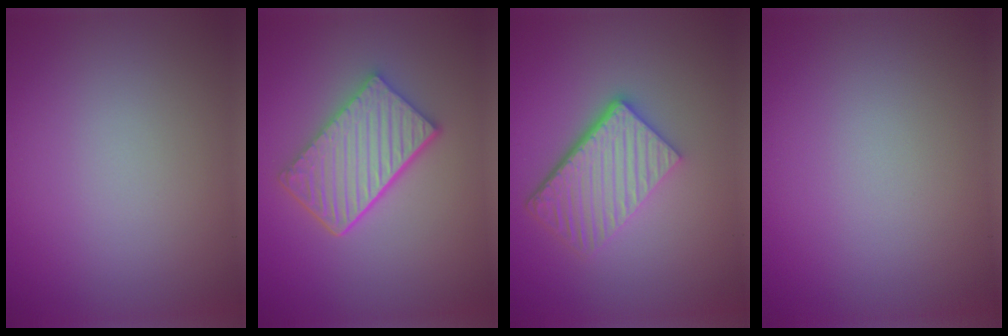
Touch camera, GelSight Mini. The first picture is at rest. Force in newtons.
{"total": 5.5, "press": 4.2, "slide": 3.6}
{"total": 5.6, "press": 3.8, "slide": 4.1}
{"total": 0.0}